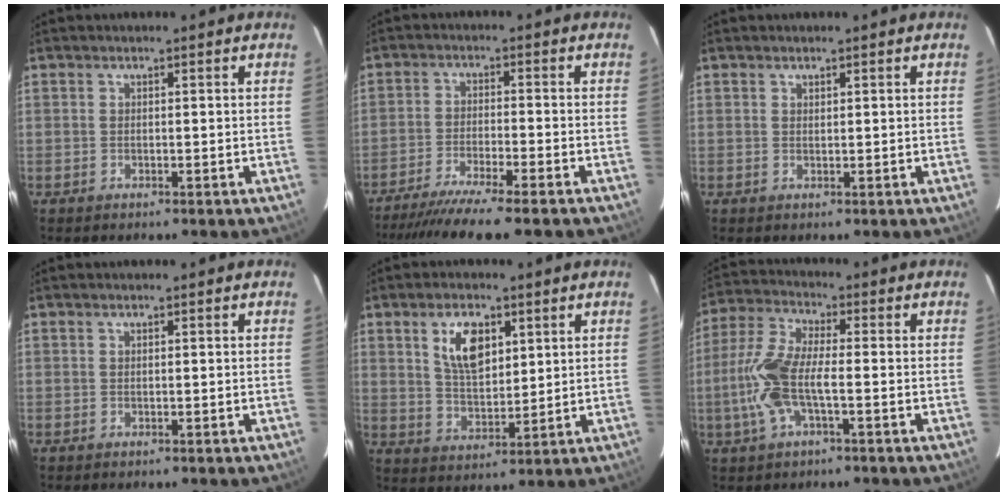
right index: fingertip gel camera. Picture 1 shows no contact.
{"total": 11.8, "force": [-10.1, -0.2, 6.1], "torque": [-0.132, -0.028, -0.166]}
{"total": 0.6, "force": [0.5, 0.3, 0.0], "torque": [0.000, -0.001, 0.010]}
{"total": 0.0}
{"total": 9.0, "force": [3.8, 4.7, 6.7], "torque": [-0.121, 0.005, 0.078]}
{"total": 11.4, "force": [-2.4, 4.0, 10.5], "torque": [-0.236, 0.005, -0.051]}